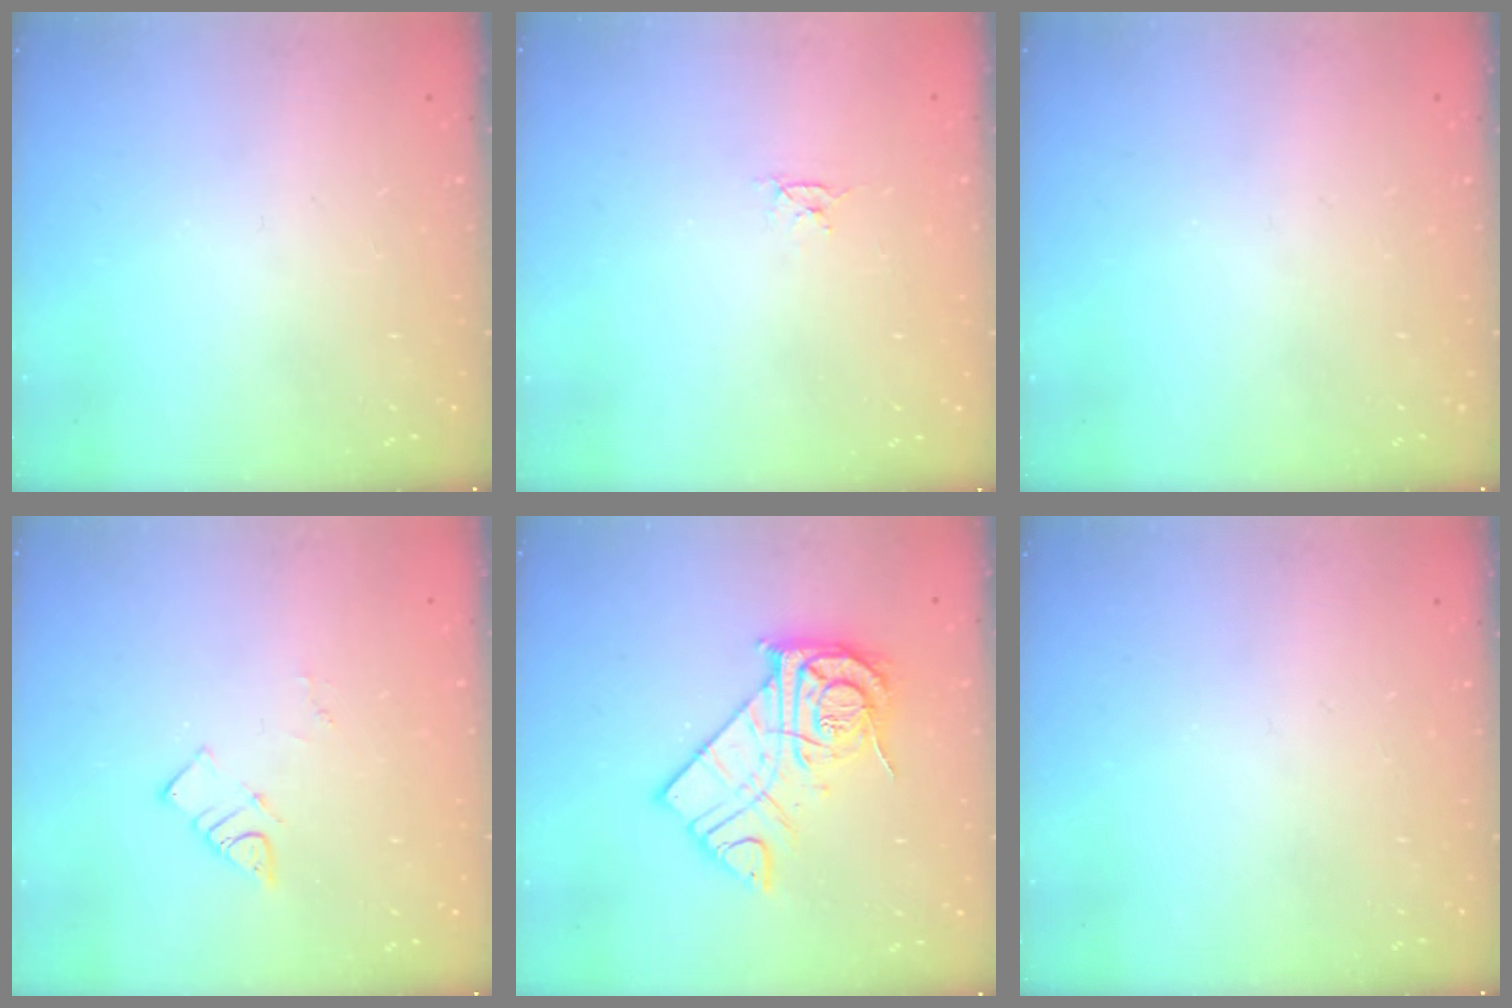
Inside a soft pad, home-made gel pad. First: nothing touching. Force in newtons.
{"total": 2.8, "press": 2.8, "slide": 0.4}
{"total": 0.0}
{"total": 3.2, "press": 3.2, "slide": 0.2}
{"total": 15.6, "press": 15.5, "slide": 1.7}
{"total": 0.0}